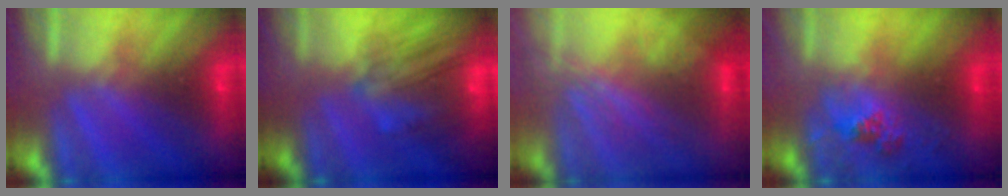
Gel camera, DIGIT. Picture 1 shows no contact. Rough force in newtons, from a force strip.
{"total": 7.9}
{"total": 2.8}
{"total": 2.4}